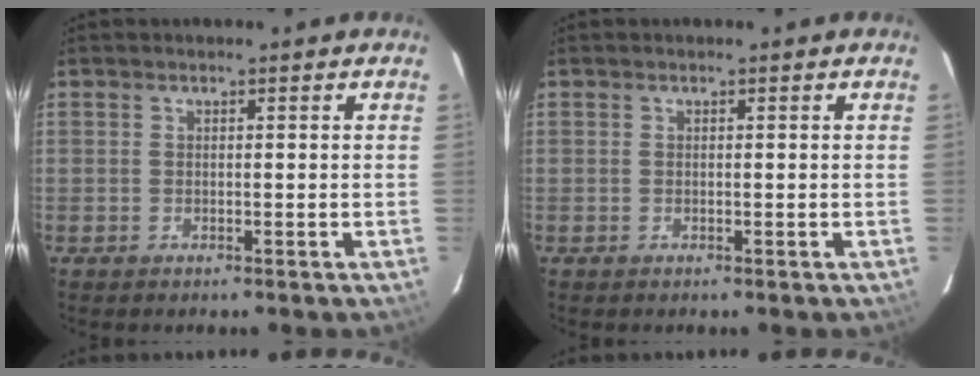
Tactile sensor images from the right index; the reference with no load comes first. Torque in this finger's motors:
{"motor_torque": [-0.03, 0.02, 0.00, 0.01]}